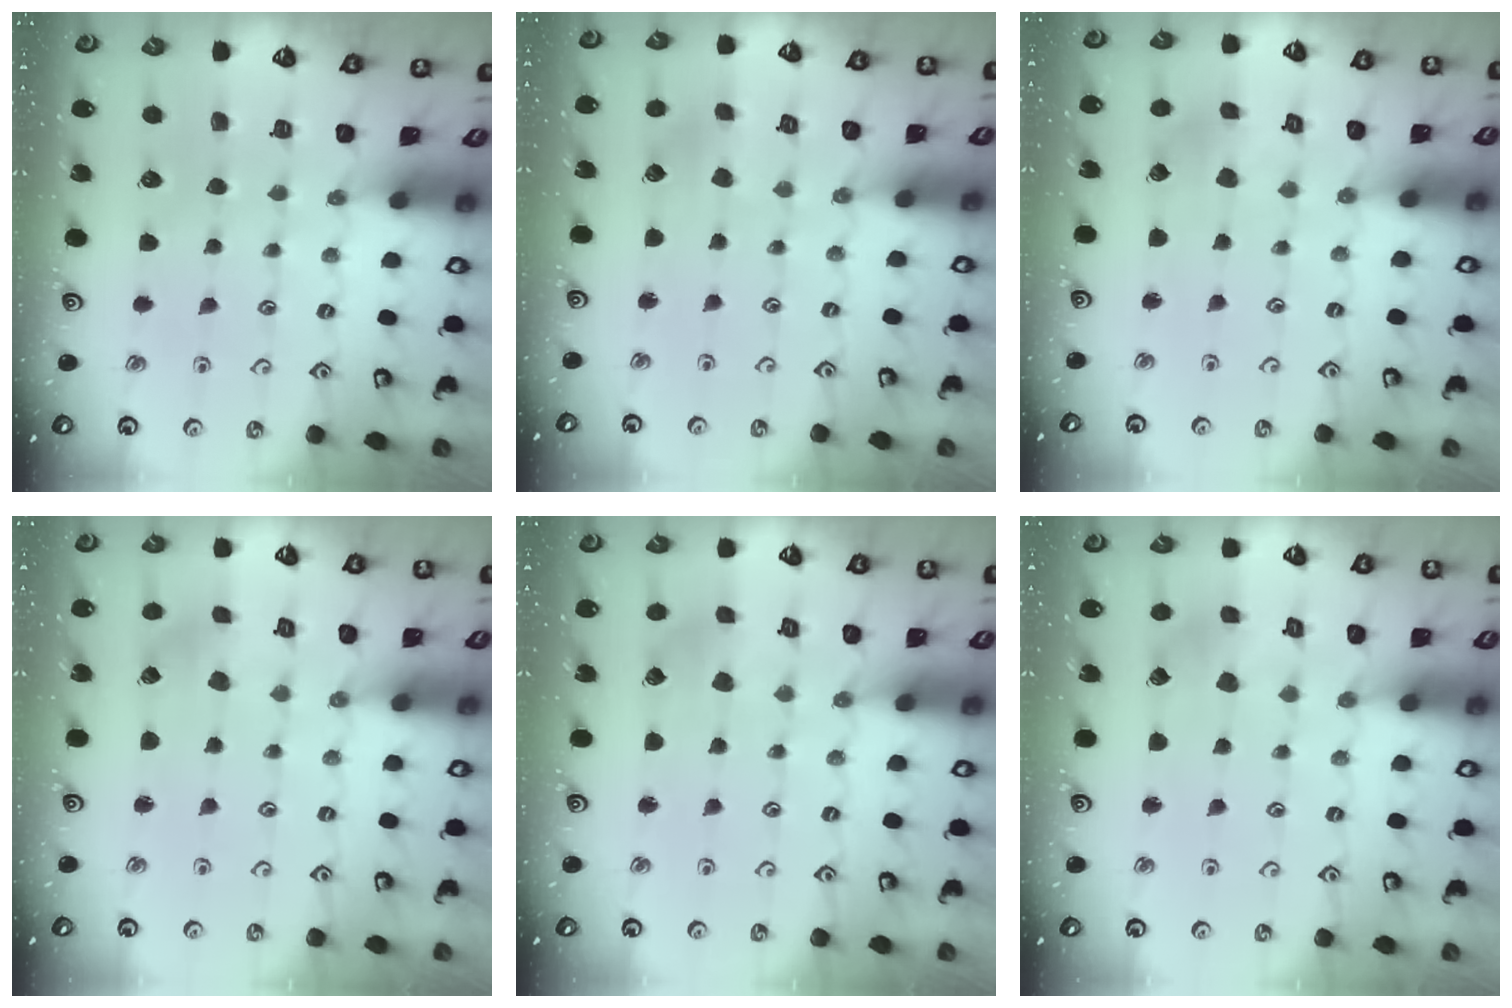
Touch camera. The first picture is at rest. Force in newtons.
{"total": 1.3, "press": 1.3, "slide": 0.1}
{"total": 2.8, "press": 2.7, "slide": 0.4}
{"total": 1.4, "press": 1.4, "slide": 0.2}
{"total": 2.6, "press": 2.6, "slide": 0.3}
{"total": 2.6, "press": 2.6, "slide": 0.3}